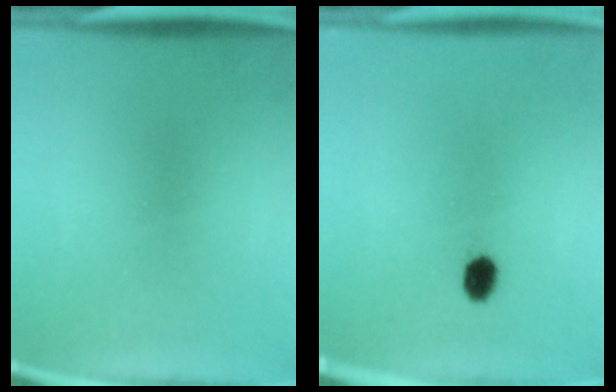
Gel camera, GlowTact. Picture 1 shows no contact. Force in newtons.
{"total": 2.7}